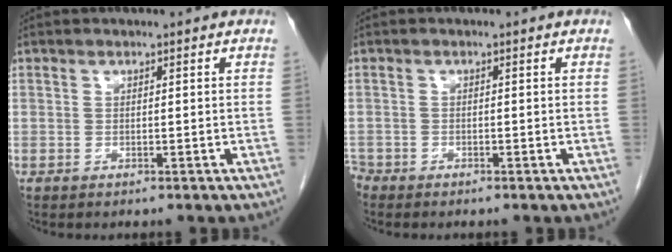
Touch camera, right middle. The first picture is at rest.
{"total": 2.2, "force": [-2.0, 0.9, 0.1], "torque": [-0.002, -0.002, -0.037]}